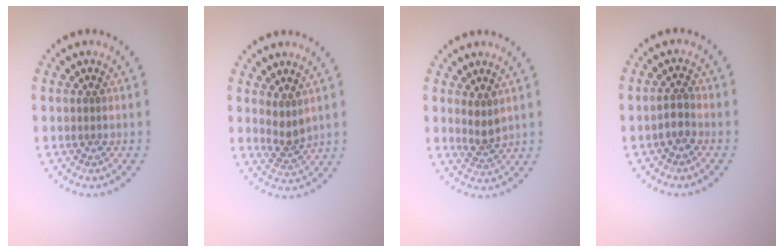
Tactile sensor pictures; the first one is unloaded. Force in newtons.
{"total": 2.0, "press": 1.5, "slide": 1.3}
{"total": 1.7, "press": 1.4, "slide": 1.1}
{"total": 1.4, "press": 1.1, "slide": 0.8}